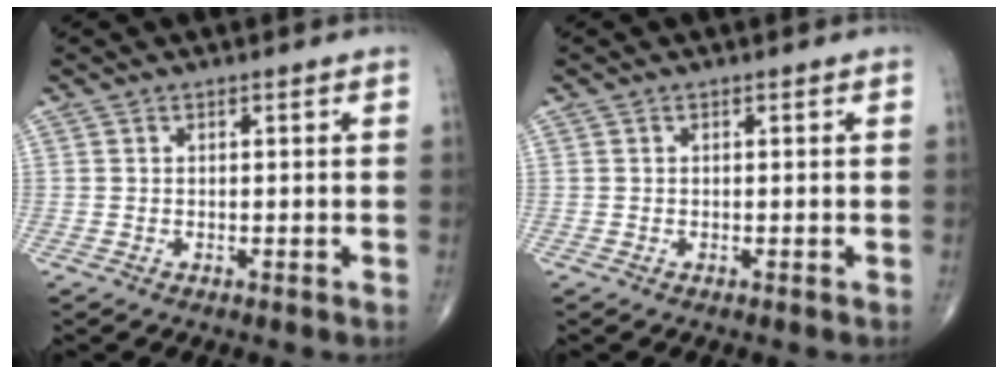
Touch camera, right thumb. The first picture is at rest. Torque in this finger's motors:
{"motor_torque": [0.07, 0.06, -0.02, -0.01, 0.02]}